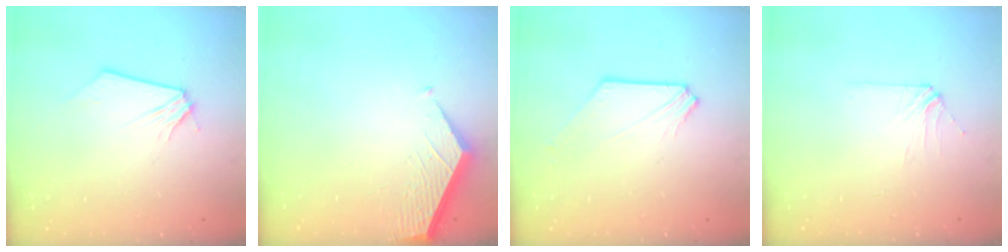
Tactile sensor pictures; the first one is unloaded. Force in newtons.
{"total": 3.4, "press": 3.4, "slide": 0.3}
{"total": 1.4, "press": 1.4, "slide": 0.0}
{"total": 3.8, "press": 3.8, "slide": 0.7}